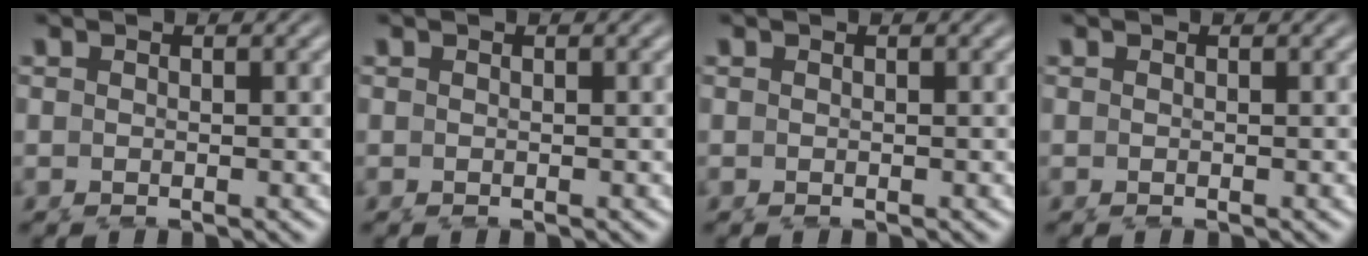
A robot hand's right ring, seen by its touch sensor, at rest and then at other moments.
{"total": 0.0}
{"total": 0.0}
{"total": 0.0}